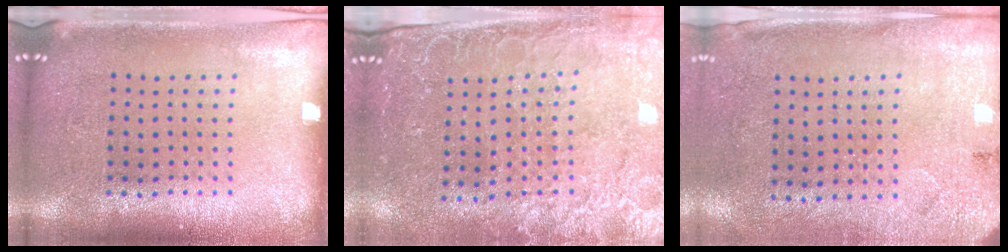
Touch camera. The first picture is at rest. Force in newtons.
{"total": 3.1, "press": 2.9, "slide": 1.0}
{"total": 2.7, "press": 2.2, "slide": 1.5}